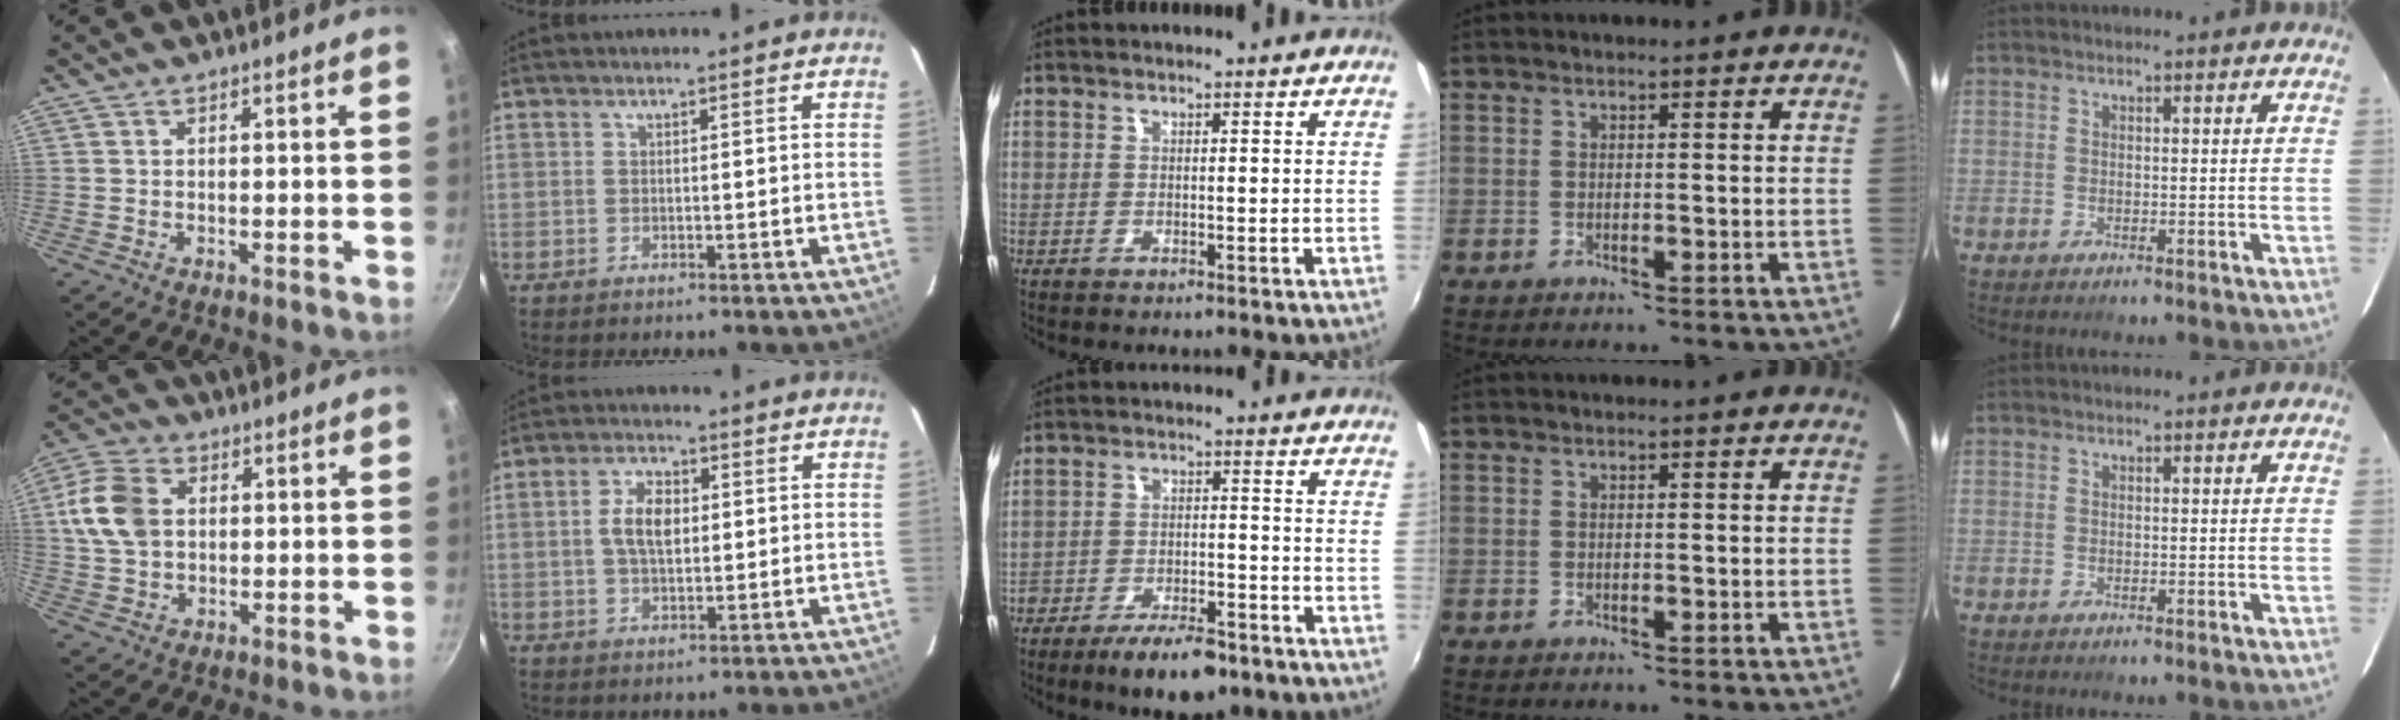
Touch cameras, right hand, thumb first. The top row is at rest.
{"thumb": {"total": 11.1, "force": [1.7, 8.0, 7.6], "torque": [-0.137, 0.012, 0.021]}, "index": {"total": 6.1, "force": [0.8, 3.3, 5.0], "torque": [-0.095, 0.010, 0.016]}, "middle": {"total": 10.3, "force": [-7.6, 3.7, 5.9], "torque": [-0.125, -0.008, -0.121]}}